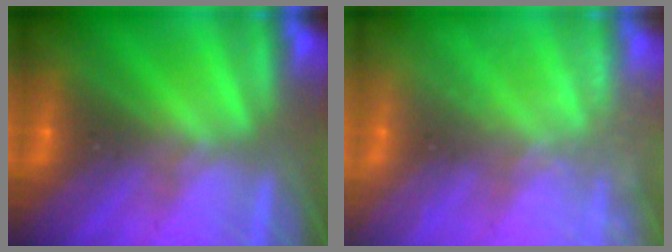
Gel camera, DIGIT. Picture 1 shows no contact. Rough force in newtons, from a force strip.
{"total": 2.4}